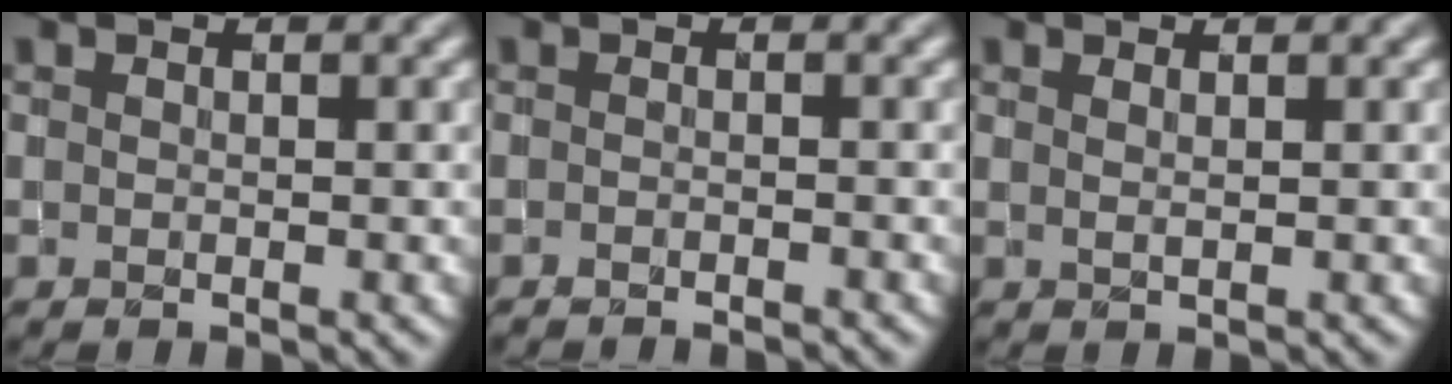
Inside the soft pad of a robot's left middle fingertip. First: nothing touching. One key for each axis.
{"total": 1.6, "fx": -1.6, "fy": 0.1, "fz": 0.3, "tx": 0.000, "ty": -0.004, "tz": -0.021}
{"total": 0.9, "fx": 0.6, "fy": 0.3, "fz": 0.6, "tx": -0.008, "ty": 0.000, "tz": 0.007}